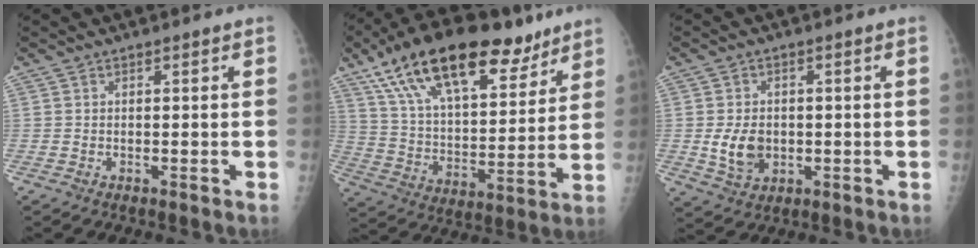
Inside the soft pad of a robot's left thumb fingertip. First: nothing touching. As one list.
[{"total": 25.9, "force": [16.4, 11.3, 16.5], "torque": [-0.250, -0.029, 0.279]}, {"total": 6.6, "force": [-0.6, 4.9, 4.3], "torque": [-0.061, -0.004, -0.001]}]